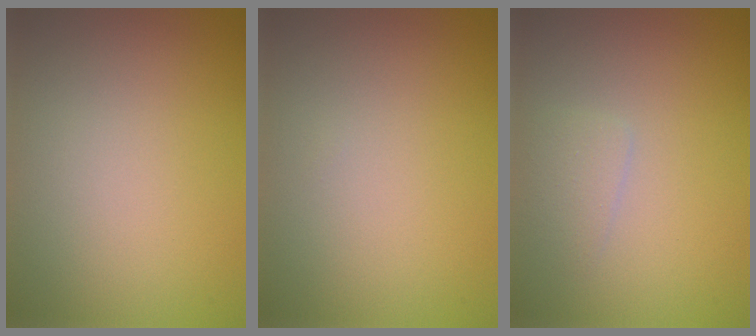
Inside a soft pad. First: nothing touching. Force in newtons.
{"total": 0.0}
{"total": 1.2, "press": 1.2, "slide": 0.1}